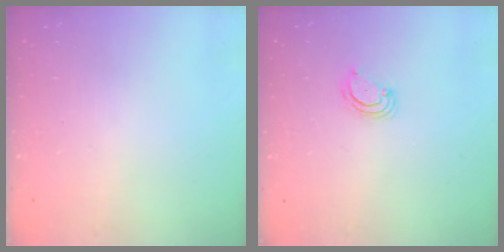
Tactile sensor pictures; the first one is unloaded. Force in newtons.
{"total": 2.3, "press": 2.3, "slide": 0.2}